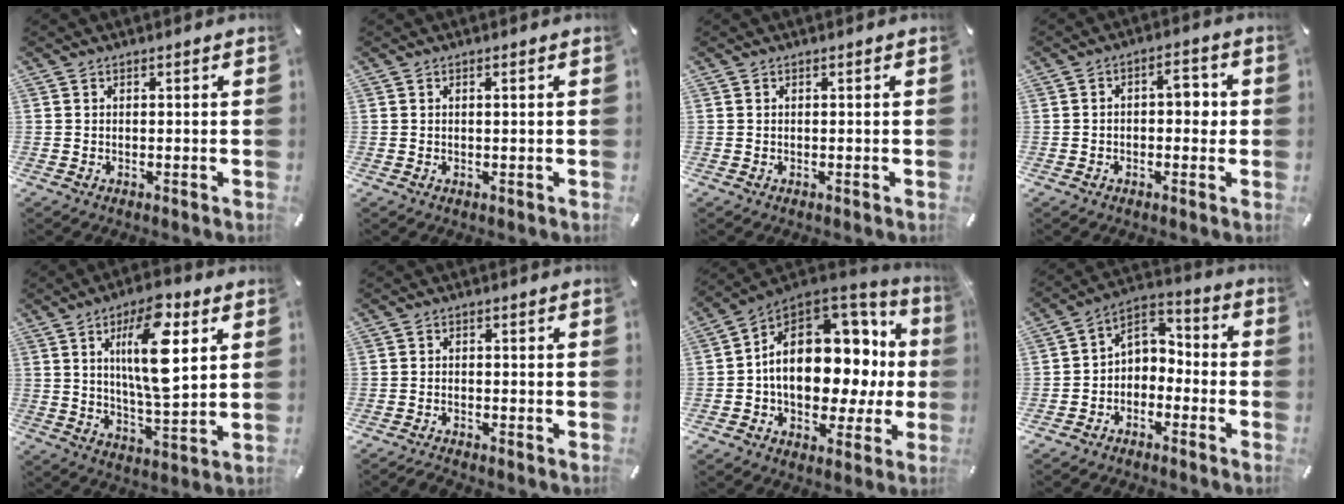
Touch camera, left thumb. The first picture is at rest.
{"total": 0.7, "force": [0.2, 0.1, 0.7], "torque": [-0.011, 0.000, 0.002]}
{"total": 0.0}
{"total": 5.0, "force": [-0.1, 2.9, 4.1], "torque": [-0.055, 0.005, -0.011]}
{"total": 15.0, "force": [5.1, 4.8, 13.2], "torque": [-0.235, -0.017, 0.075]}
{"total": 1.8, "force": [-1.7, 0.2, 0.6], "torque": [-0.010, 0.008, -0.033]}
{"total": 19.6, "force": [1.5, 13.4, 14.3], "torque": [-0.218, -0.018, 0.033]}
{"total": 5.2, "force": [-1.9, 4.6, 1.5], "torque": [-0.025, 0.020, -0.038]}